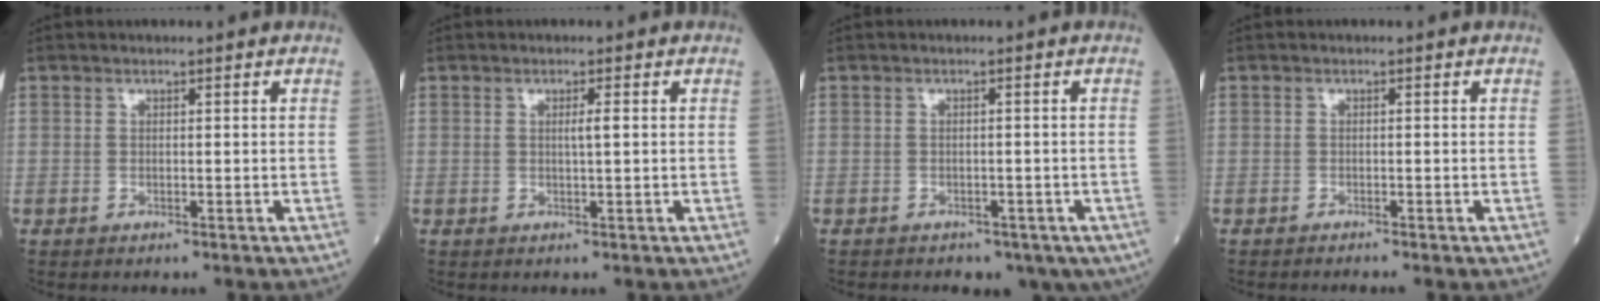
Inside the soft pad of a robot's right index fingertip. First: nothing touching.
{"total": 1.2, "force": [0.3, -0.1, 1.2], "torque": [-0.024, 0.002, 0.007]}
{"total": 7.9, "force": [-5.2, 4.8, 3.4], "torque": [-0.042, 0.005, -0.058]}
{"total": 1.2, "force": [-1.0, 0.0, 0.6], "torque": [-0.012, -0.001, -0.013]}